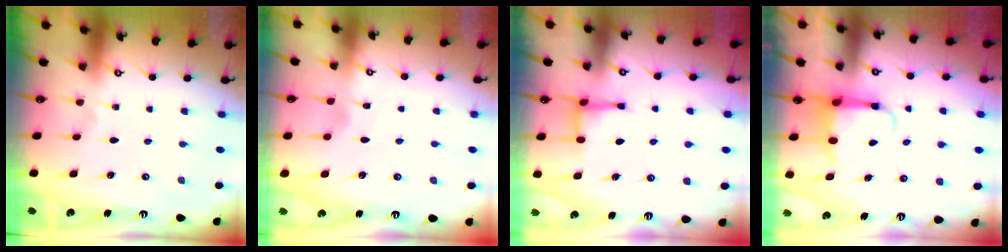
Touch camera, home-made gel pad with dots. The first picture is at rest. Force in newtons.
{"total": 1.7, "press": 1.7, "slide": 0.2}
{"total": 3.8, "press": 3.8, "slide": 0.7}
{"total": 3.8, "press": 3.7, "slide": 0.7}